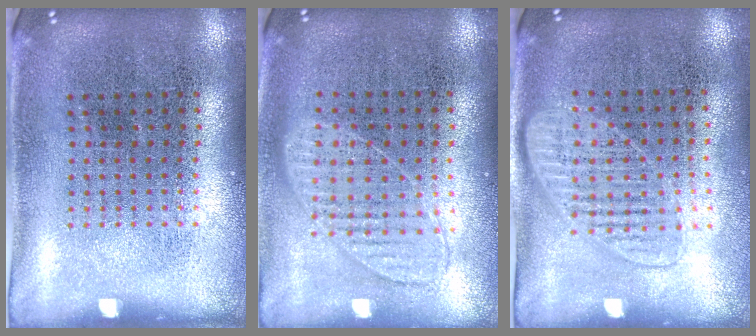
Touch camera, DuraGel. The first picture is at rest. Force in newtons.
{"total": 0.9, "press": 0.9, "slide": 0.2}
{"total": 1.4, "press": 1.3, "slide": 0.6}